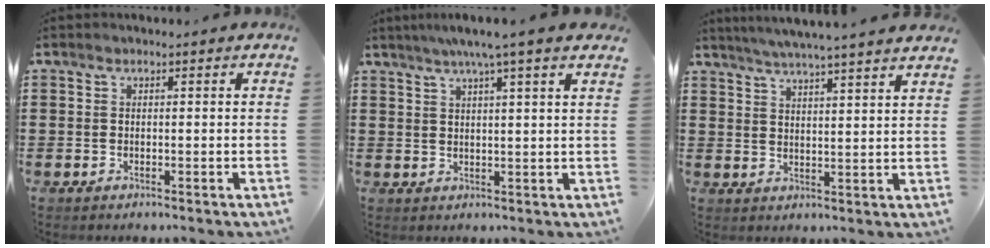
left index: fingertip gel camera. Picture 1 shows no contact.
{"total": 4.8, "force": [3.4, -0.5, 3.3], "torque": [-0.073, -0.003, 0.059]}
{"total": 4.6, "force": [4.3, -0.9, 1.5], "torque": [-0.042, -0.022, 0.073]}